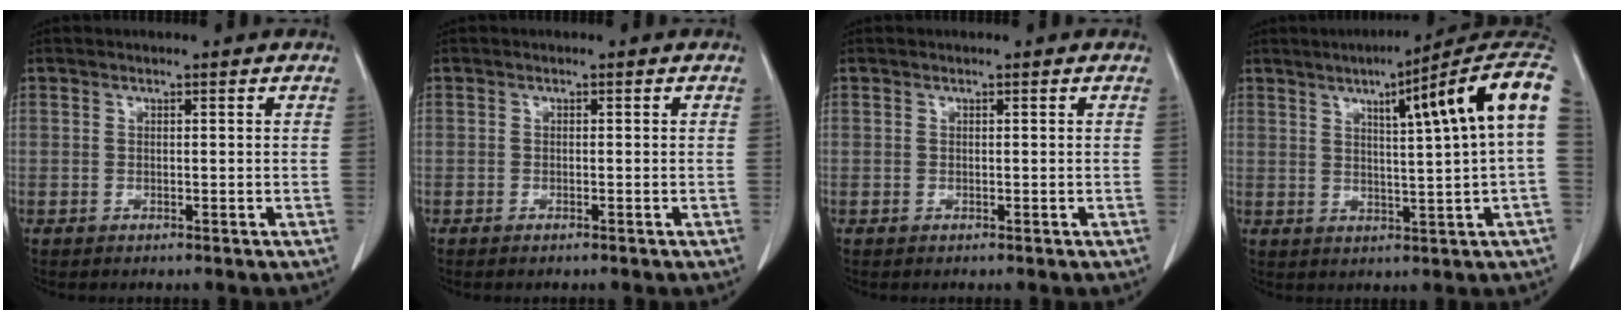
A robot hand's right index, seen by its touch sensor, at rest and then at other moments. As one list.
[{"total": 0.8, "force": [-0.7, 0.1, 0.5], "torque": [-0.013, -0.002, -0.009]}, {"total": 0.0}, {"total": 15.2, "force": [4.8, -0.1, 14.4], "torque": [-0.189, 0.028, 0.056]}]